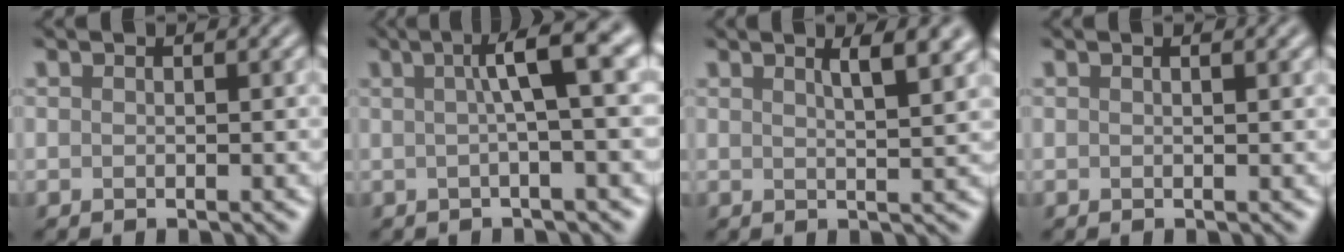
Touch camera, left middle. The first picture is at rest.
{"total": 5.9, "force": [1.2, 1.2, 5.7], "torque": [-0.075, 0.015, 0.012]}
{"total": 4.4, "force": [2.3, 1.4, 3.5], "torque": [-0.023, 0.014, 0.013]}
{"total": 1.3, "force": [0.6, 0.4, 1.0], "torque": [-0.013, -0.003, -0.001]}